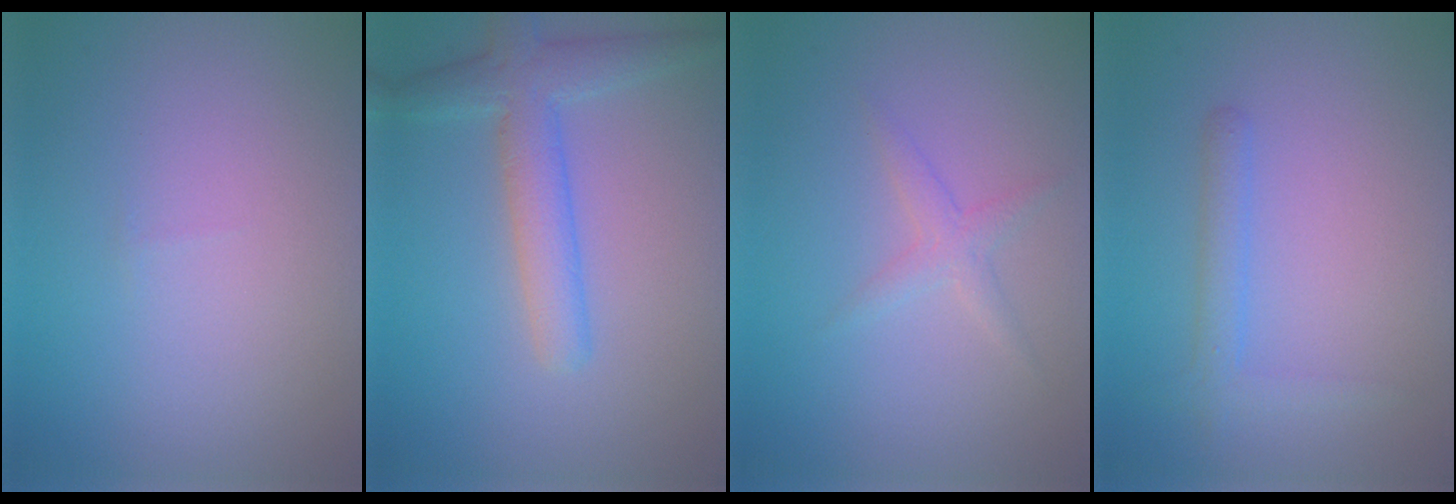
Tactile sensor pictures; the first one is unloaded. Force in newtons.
{"total": 4.1, "press": 4.1, "slide": 0.1}
{"total": 1.5, "press": 1.5, "slide": 0.1}
{"total": 1.9, "press": 1.9, "slide": 0.1}